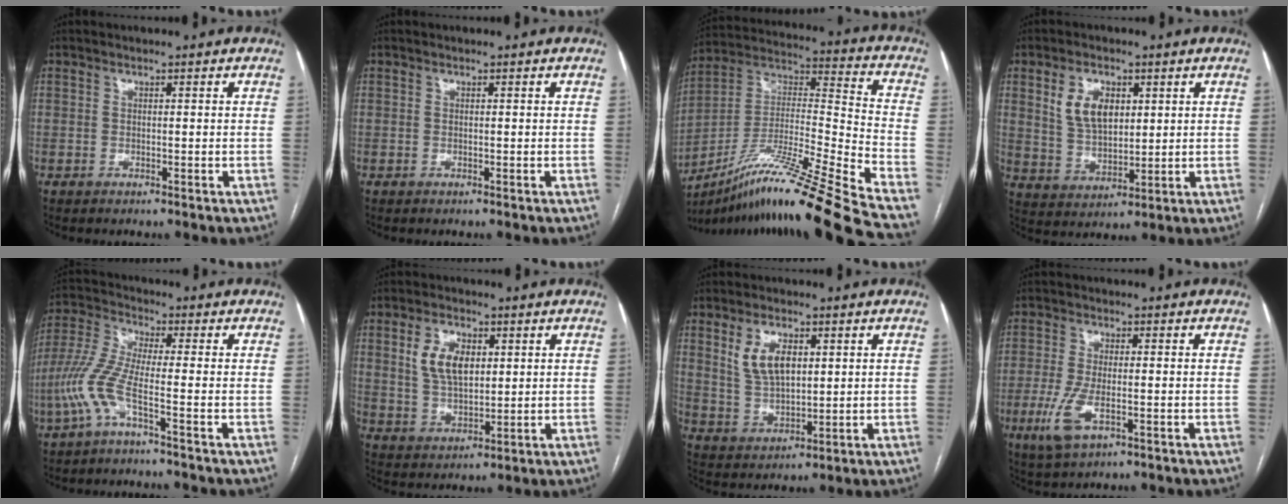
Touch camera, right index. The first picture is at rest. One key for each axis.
{"total": 0.0}
{"total": 25.6, "fx": -19.5, "fy": -1.9, "fz": 16.5, "tx": -0.260, "ty": -0.015, "tz": -0.343}
{"total": 7.7, "fx": 2.8, "fy": 4.5, "fz": 5.5, "tx": -0.110, "ty": 0.009, "tz": 0.062}
{"total": 7.2, "fx": -3.0, "fy": 0.2, "fz": 6.5, "tx": -0.158, "ty": 0.008, "tz": -0.071}
{"total": 7.6, "fx": 2.4, "fy": 4.3, "fz": 5.8, "tx": -0.118, "ty": 0.008, "tz": 0.052}
{"total": 7.3, "fx": 2.7, "fy": 3.7, "fz": 5.7, "tx": -0.116, "ty": 0.006, "tz": 0.062}
{"total": 6.3, "fx": -2.3, "fy": 1.9, "fz": 5.5, "tx": -0.130, "ty": -0.018, "tz": -0.038}